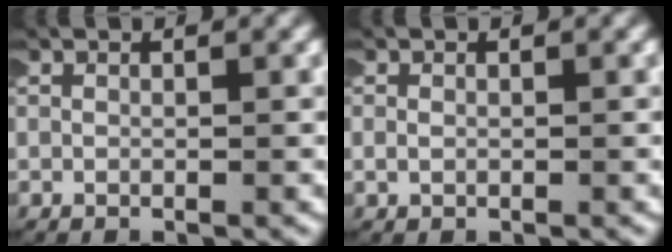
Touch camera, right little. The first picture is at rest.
{"total": 0.5, "force": [0.0, 0.4, 0.4], "torque": [-0.014, 0.002, 0.000]}